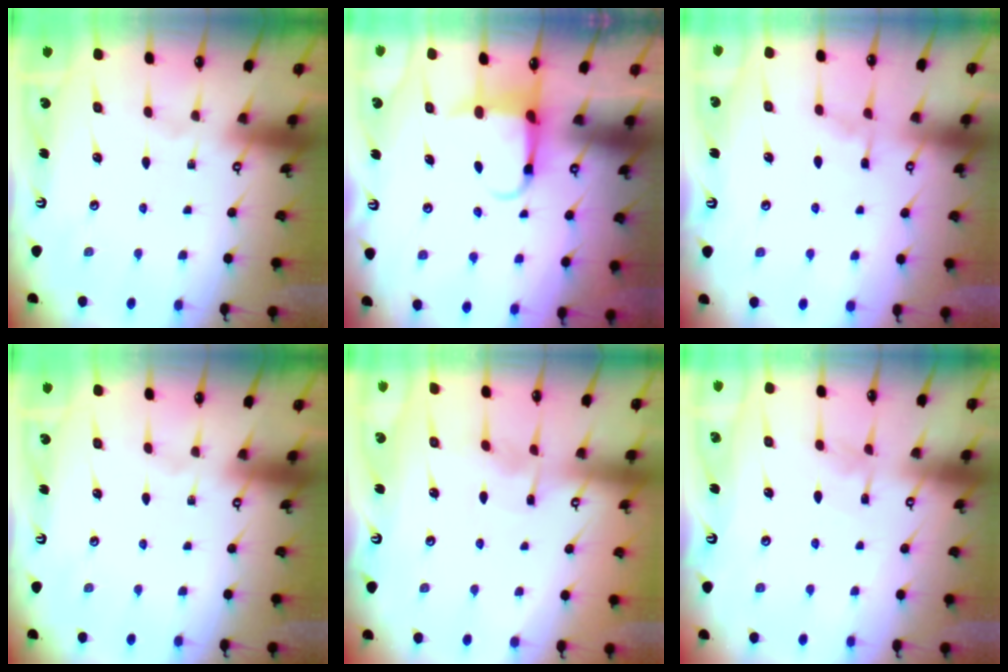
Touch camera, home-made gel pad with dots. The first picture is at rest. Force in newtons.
{"total": 3.7, "press": 3.6, "slide": 0.7}
{"total": 3.0, "press": 3.0, "slide": 0.5}
{"total": 0.0}
{"total": 2.9, "press": 2.9, "slide": 0.4}
{"total": 8.1, "press": 8.1, "slide": 0.6}